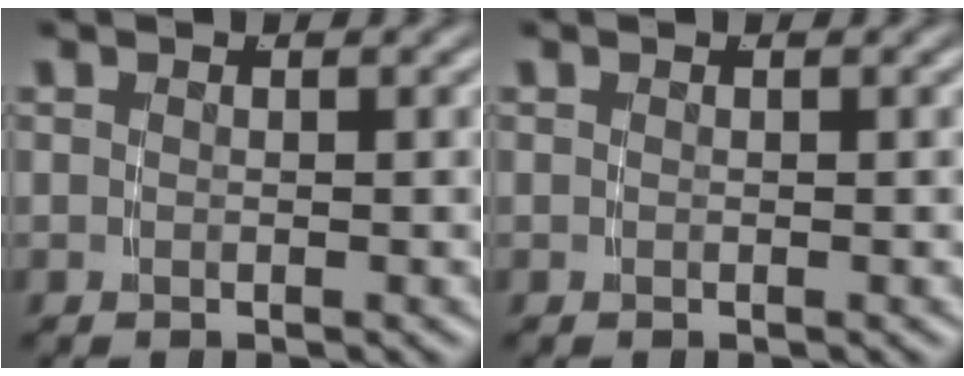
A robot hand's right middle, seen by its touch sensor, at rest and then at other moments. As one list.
[{"total": 0.0}]